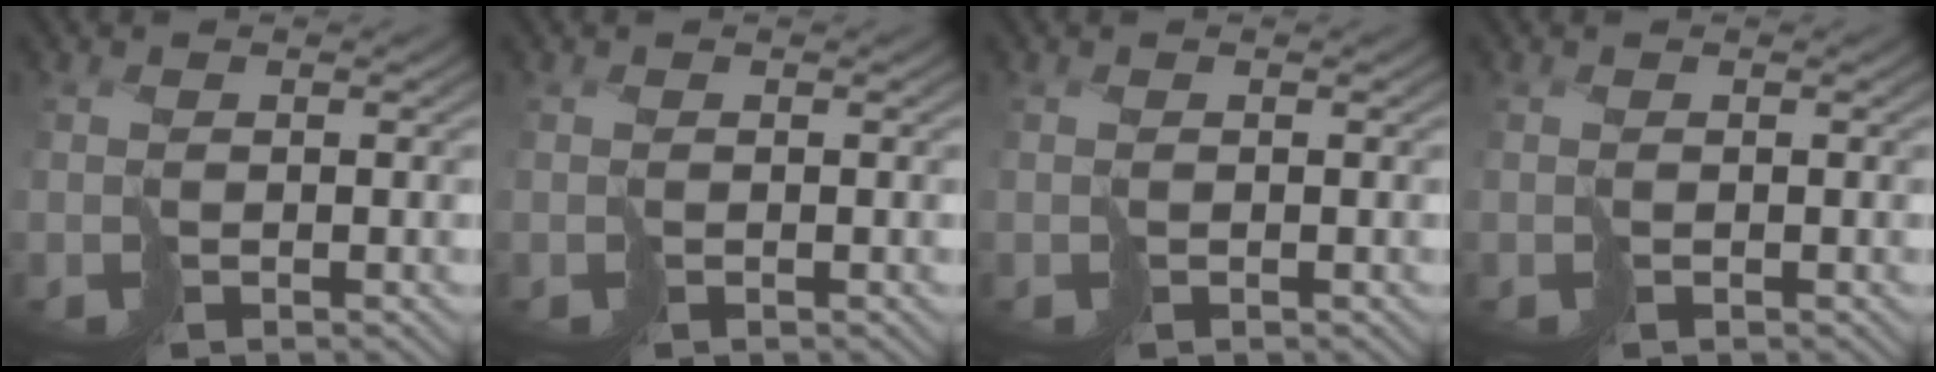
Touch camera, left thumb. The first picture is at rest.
{"total": 0.0}
{"total": 0.0}
{"total": 0.0}